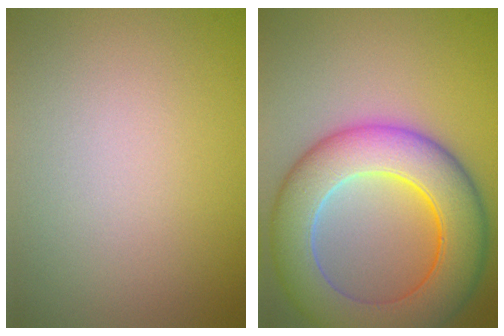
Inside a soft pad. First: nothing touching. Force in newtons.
{"total": 10.1, "press": 10.1, "slide": 0.3}